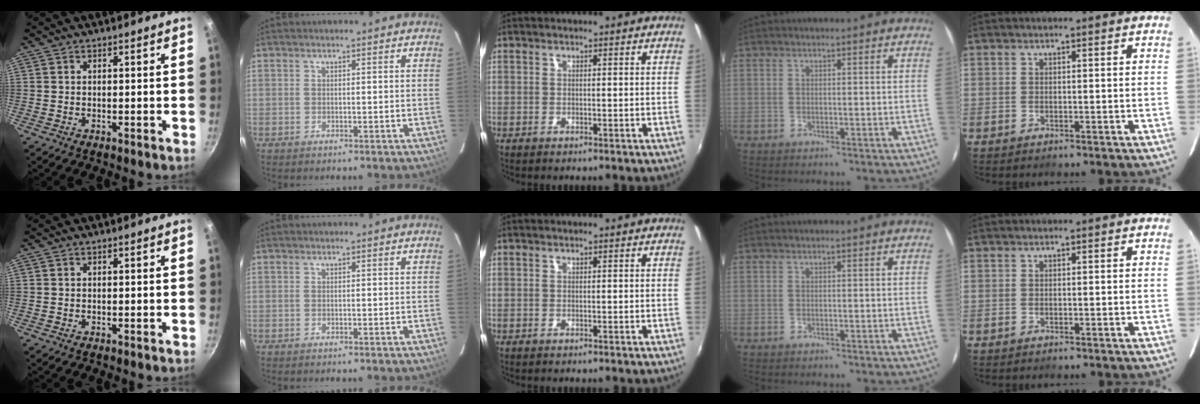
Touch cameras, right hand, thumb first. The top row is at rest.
{}